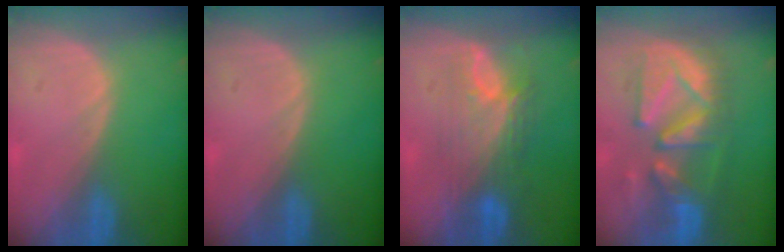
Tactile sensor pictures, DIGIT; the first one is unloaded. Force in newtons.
{"total": 0.0}
{"total": 7.4, "press": 7.2, "slide": 1.6}
{"total": 10.9, "press": 10.6, "slide": 2.8}